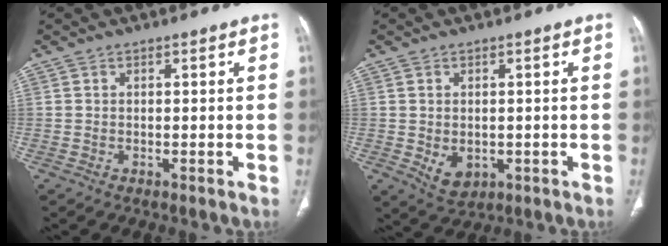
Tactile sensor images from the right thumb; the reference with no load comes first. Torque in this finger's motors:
{"motor_torque": [-0.35, 0.29, 0.41, 0.32, 0.09]}